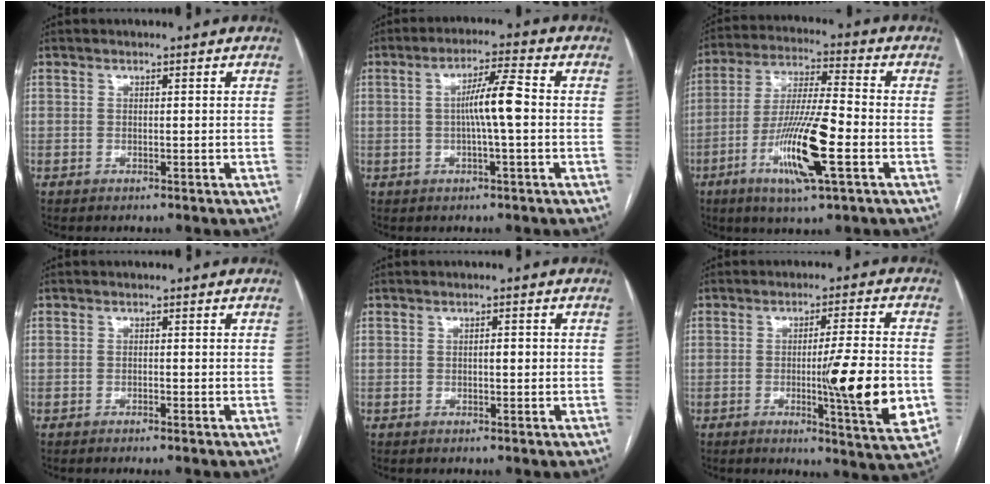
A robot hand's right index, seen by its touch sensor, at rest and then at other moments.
{"total": 6.7, "force": [0.0, 0.2, 6.7], "torque": [-0.121, 0.012, -0.003]}
{"total": 14.1, "force": [-4.9, 1.1, 13.2], "torque": [-0.257, -0.016, -0.091]}
{"total": 0.7, "force": [-0.5, -0.1, 0.4], "torque": [-0.011, 0.000, -0.009]}
{"total": 1.2, "force": [-0.1, 0.4, 1.2], "torque": [-0.019, 0.002, -0.002]}
{"total": 13.3, "force": [-2.4, 0.0, 13.1], "torque": [-0.180, -0.023, -0.035]}